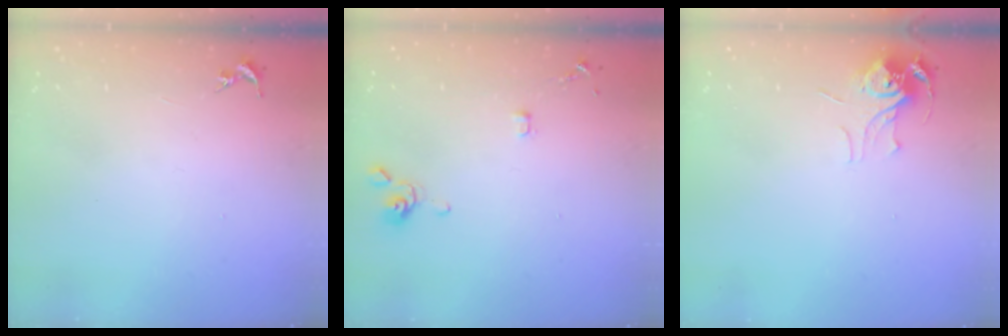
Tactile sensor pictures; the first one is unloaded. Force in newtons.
{"total": 3.4, "press": 3.4, "slide": 0.7}
{"total": 7.8, "press": 7.7, "slide": 0.7}